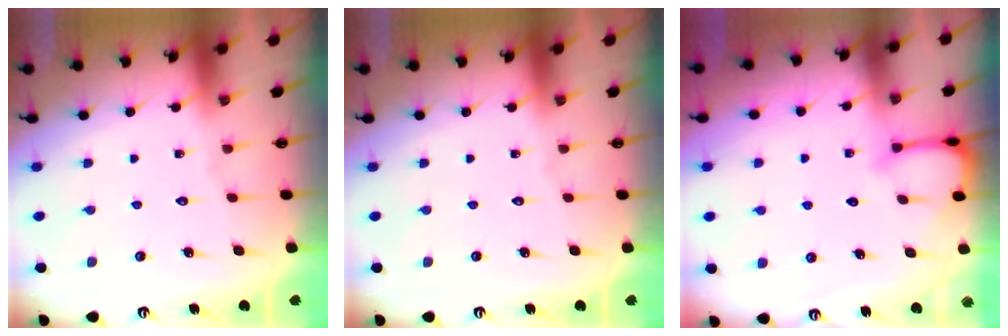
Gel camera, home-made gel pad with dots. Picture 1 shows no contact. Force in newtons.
{"total": 0.0}
{"total": 4.1, "press": 4.0, "slide": 0.5}